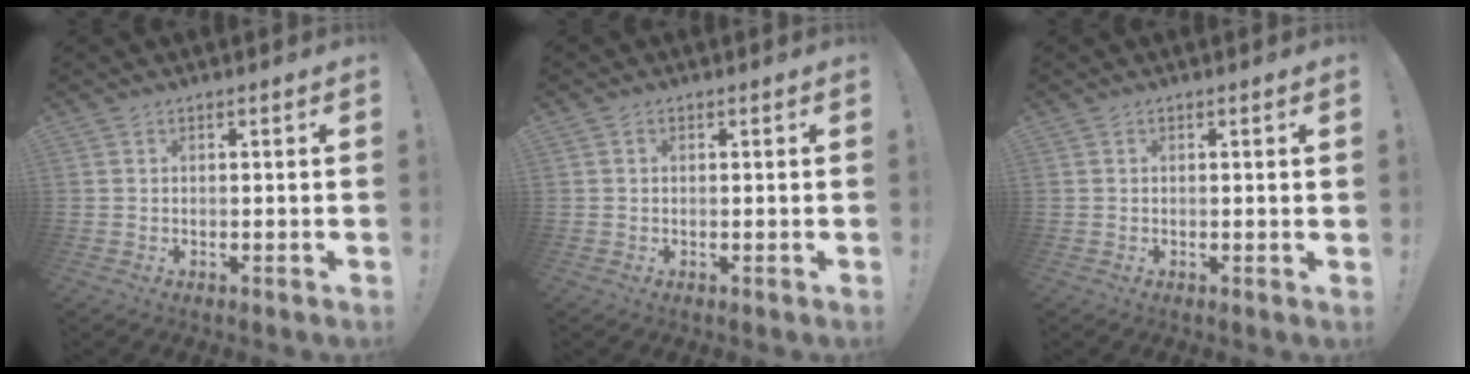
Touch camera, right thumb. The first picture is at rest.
{"total": 0.5, "force": [0.0, 0.5, 0.1], "torque": [-0.001, 0.003, 0.000]}
{"total": 1.1, "force": [0.2, -0.4, 1.0], "torque": [-0.011, -0.004, 0.000]}